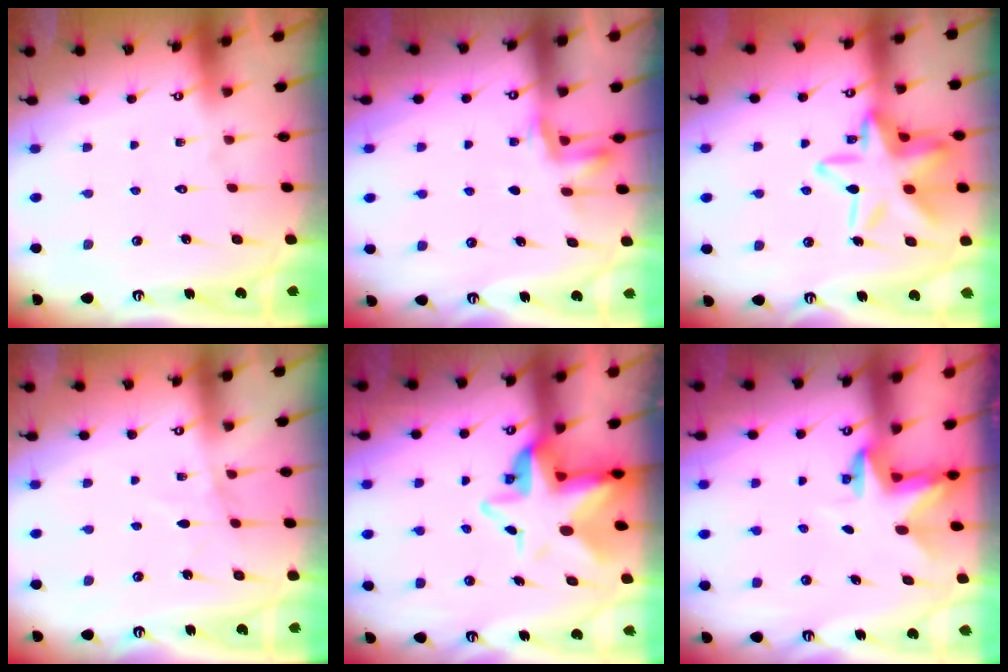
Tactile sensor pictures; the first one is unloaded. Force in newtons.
{"total": 3.0, "press": 2.9, "slide": 0.6}
{"total": 19.1, "press": 19.0, "slide": 1.8}
{"total": 2.6, "press": 2.6, "slide": 0.3}
{"total": 9.6, "press": 9.4, "slide": 2.0}
{"total": 2.9, "press": 2.9, "slide": 0.1}